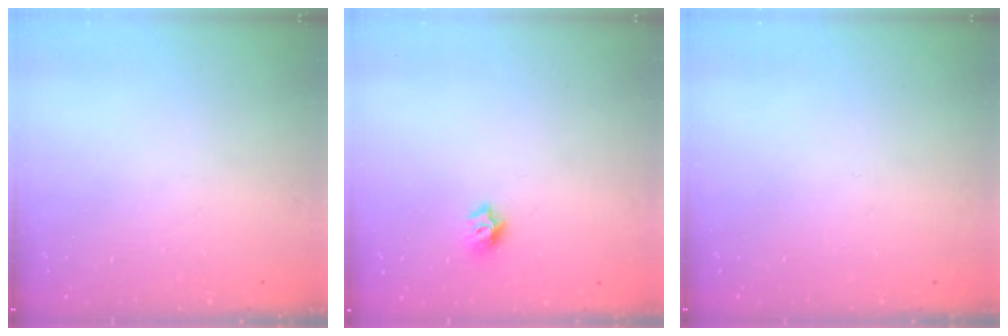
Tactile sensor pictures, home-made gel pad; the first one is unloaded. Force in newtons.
{"total": 6.7, "press": 6.7, "slide": 0.8}
{"total": 0.0}